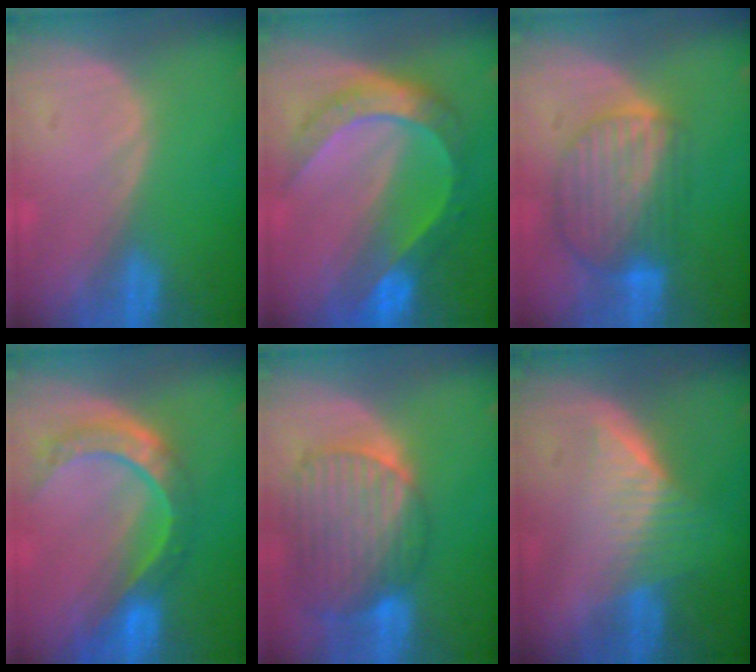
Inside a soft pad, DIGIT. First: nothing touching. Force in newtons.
{"total": 8.3, "press": 8.2, "slide": 0.8}
{"total": 8.7, "press": 7.7, "slide": 4.1}
{"total": 8.8, "press": 7.4, "slide": 4.9}
{"total": 10.7, "press": 9.1, "slide": 5.6}
{"total": 6.5, "press": 5.8, "slide": 2.9}